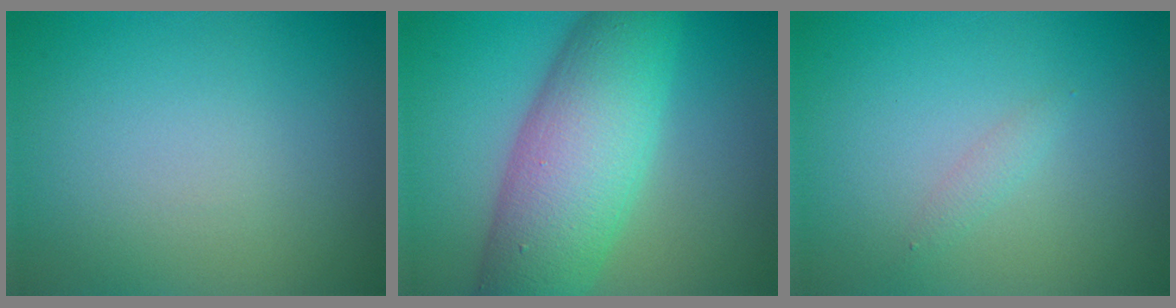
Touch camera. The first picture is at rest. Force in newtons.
{"total": 9.5, "press": 9.5, "slide": 0.1}
{"total": 0.8, "press": 0.8, "slide": 0.1}